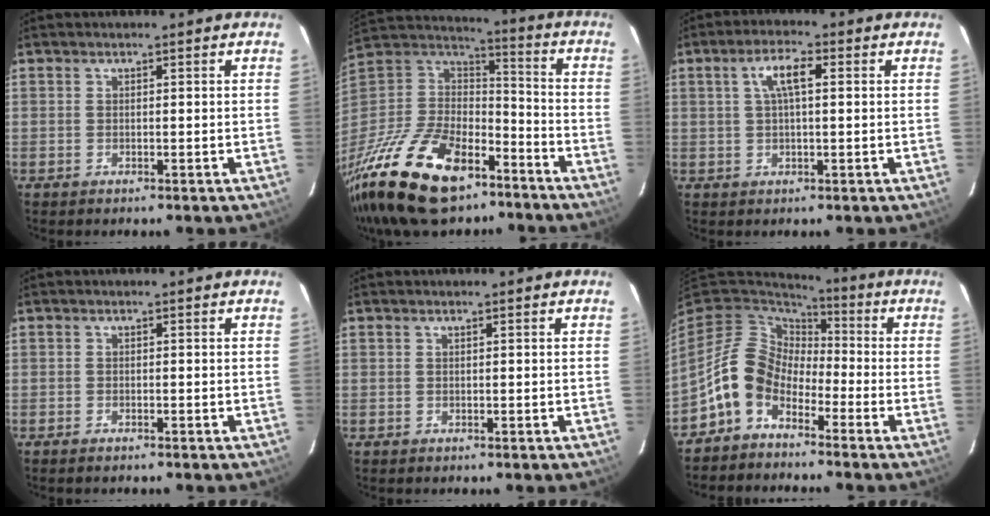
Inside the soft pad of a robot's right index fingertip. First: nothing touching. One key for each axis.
{"total": 28.7, "fx": -19.0, "fy": 14.1, "fz": 16.2, "tx": -0.347, "ty": -0.011, "tz": -0.309}
{"total": 5.2, "fx": 1.4, "fy": 1.6, "fz": 4.8, "tx": -0.093, "ty": 0.013, "tz": 0.027}
{"total": 0.9, "fx": -0.8, "fy": 0.2, "fz": 0.3, "tx": -0.010, "ty": -0.002, "tz": -0.017}
{"total": 0.0}
{"total": 10.9, "fx": -6.0, "fy": 7.5, "fz": 5.2, "tx": -0.109, "ty": 0.024, "tz": -0.125}